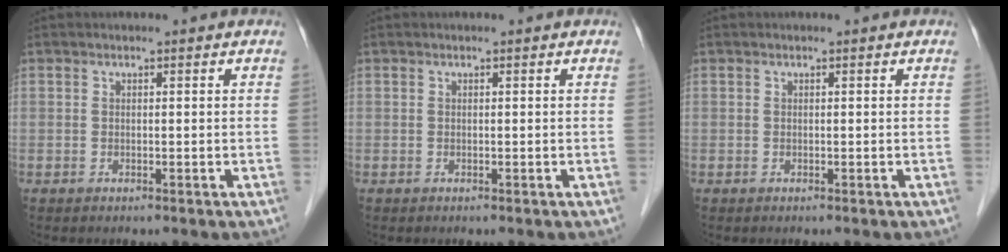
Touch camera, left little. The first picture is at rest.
{"total": 0.0}
{"total": 0.0}